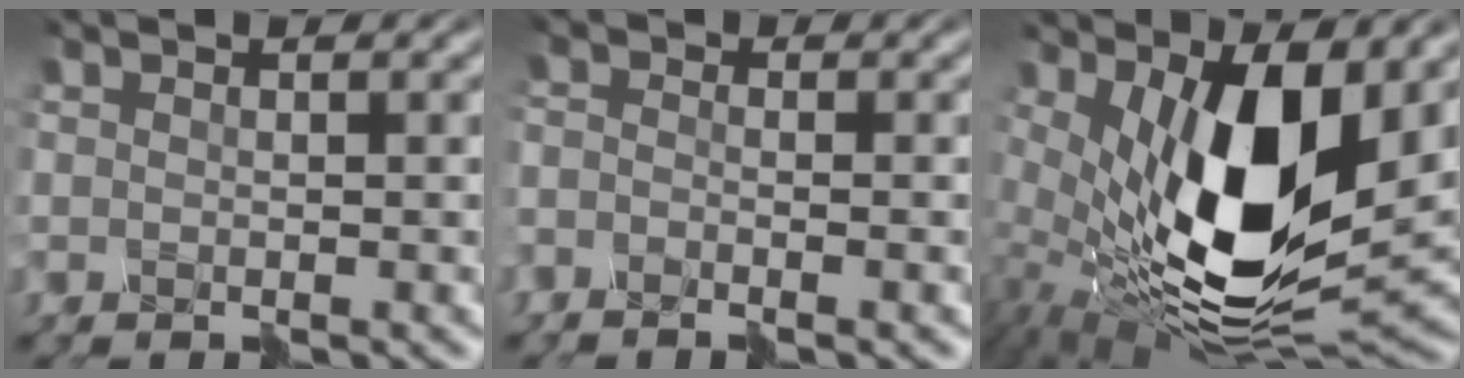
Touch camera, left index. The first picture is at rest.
{"total": 2.6, "force": [-2.6, -0.2, -0.2], "torque": [0.007, -0.002, -0.040]}
{"total": 10.7, "force": [0.0, 4.7, 9.6], "torque": [-0.187, -0.036, 0.009]}